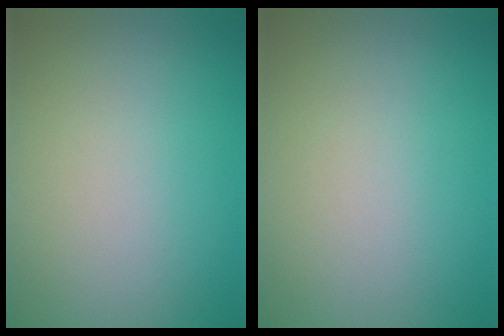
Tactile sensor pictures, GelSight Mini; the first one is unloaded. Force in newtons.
{"total": 0.0}